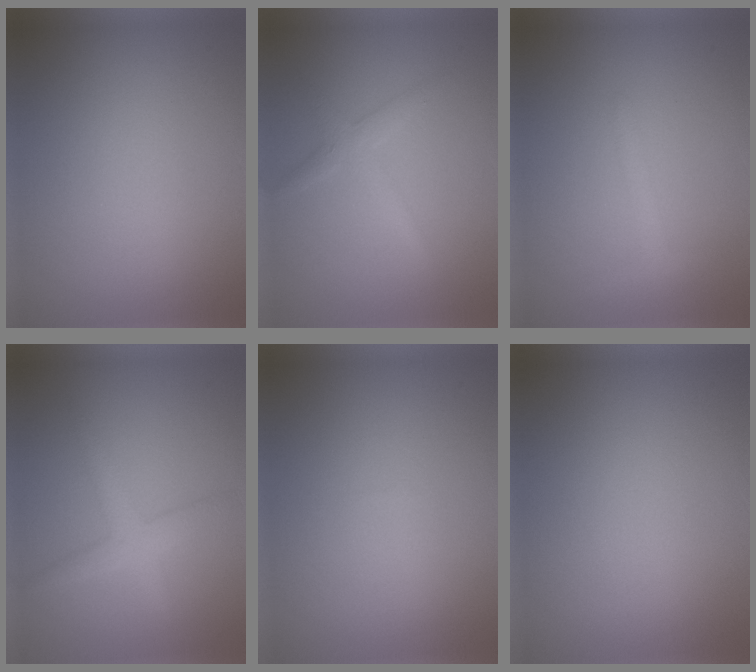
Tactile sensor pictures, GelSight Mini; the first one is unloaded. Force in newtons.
{"total": 1.8, "press": 1.8, "slide": 0.0}
{"total": 1.5, "press": 1.5, "slide": 0.1}
{"total": 2.5, "press": 2.5, "slide": 0.0}
{"total": 0.0}
{"total": 0.0}